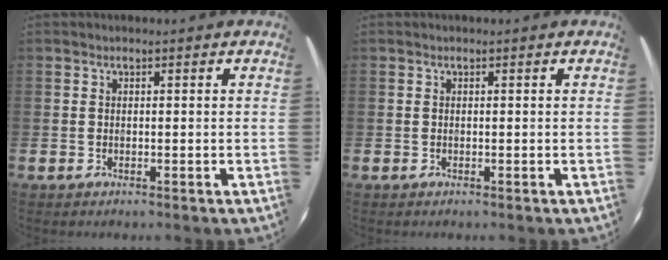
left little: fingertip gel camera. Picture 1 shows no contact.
{"total": 0.0}